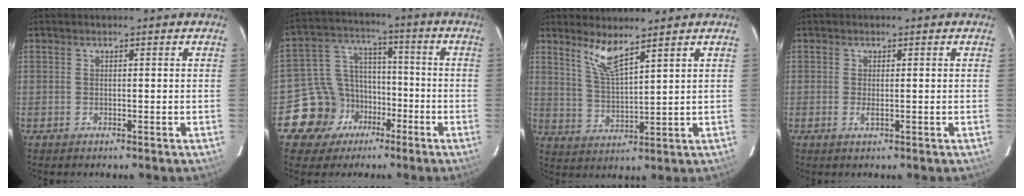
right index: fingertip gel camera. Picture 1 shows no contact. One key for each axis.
{"total": 11.5, "fx": -6.0, "fy": 9.6, "fz": 2.1, "tx": -0.063, "ty": 0.046, "tz": -0.090}
{"total": 6.1, "fx": 4.7, "fy": 0.6, "fz": 3.9, "tx": -0.079, "ty": -0.008, "tz": 0.099}
{"total": 1.3, "fx": -0.3, "fy": 0.3, "fz": 1.2, "tx": -0.025, "ty": -0.002, "tz": -0.005}